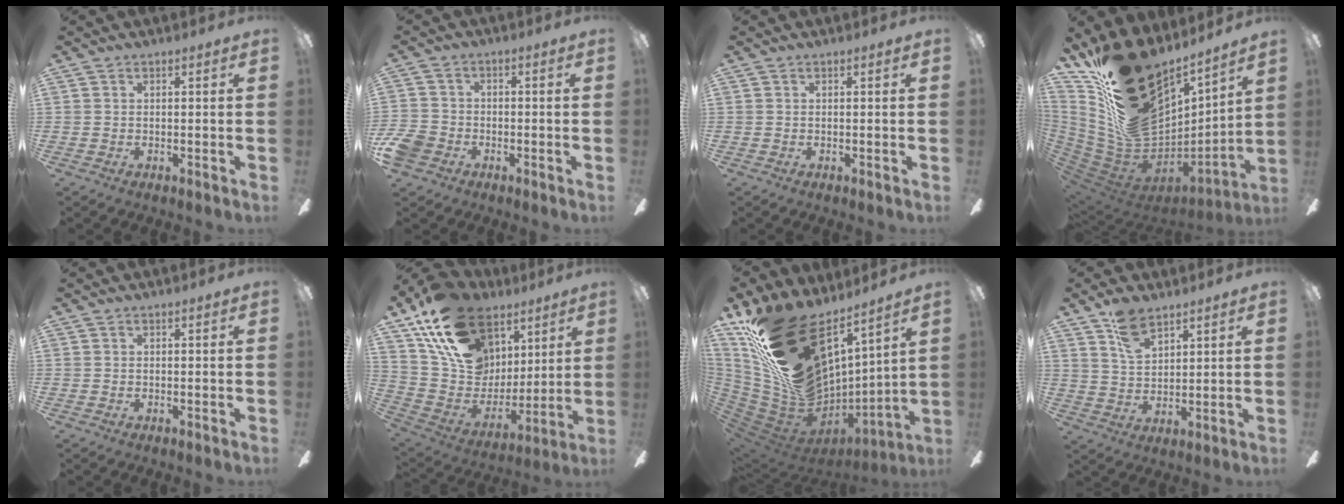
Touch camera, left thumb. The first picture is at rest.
{"total": 6.6, "force": [-3.0, 5.1, 2.8], "torque": [-0.077, 0.020, -0.060]}
{"total": 0.0}
{"total": 27.6, "force": [16.6, 14.3, 16.7], "torque": [-0.306, -0.131, 0.328]}
{"total": 0.0}
{"total": 22.5, "force": [13.6, 14.4, 10.7], "torque": [-0.194, -0.064, 0.260]}
{"total": 28.7, "force": [16.5, 15.8, 17.4], "torque": [-0.313, -0.124, 0.333]}
{"total": 8.4, "force": [5.9, 4.0, 4.4], "torque": [-0.085, -0.020, 0.109]}